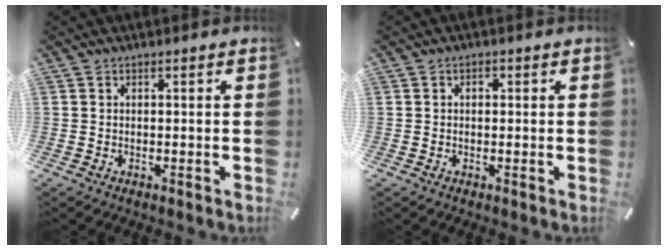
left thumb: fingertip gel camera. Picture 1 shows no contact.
{"total": 1.0, "force": [0.0, 0.8, 0.6], "torque": [-0.012, 0.006, -0.002]}